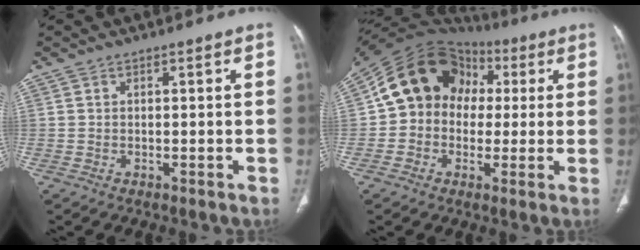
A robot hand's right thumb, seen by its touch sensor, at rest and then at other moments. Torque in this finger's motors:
{"motor_torque": [0.68, 3.00, 1.30, -0.23, 0.16]}